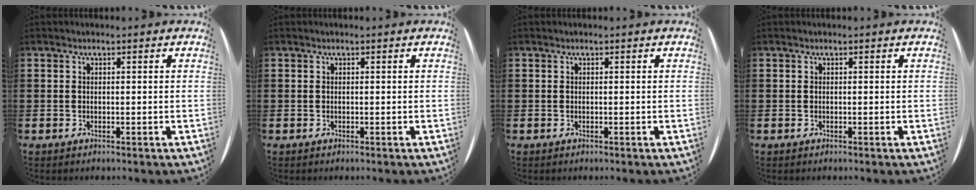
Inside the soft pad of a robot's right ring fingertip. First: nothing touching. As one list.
[{"total": 0.0}, {"total": 0.0}, {"total": 0.0}]